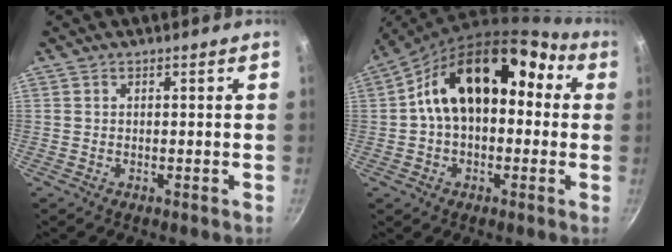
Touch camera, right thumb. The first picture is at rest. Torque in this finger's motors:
{"motor_torque": [1.51, 3.50, 0.92, -0.59, 0.23]}